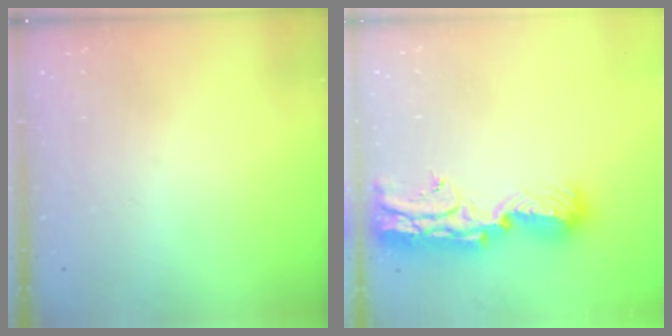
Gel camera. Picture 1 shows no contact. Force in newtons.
{"total": 20.1, "press": 19.4, "slide": 5.5}